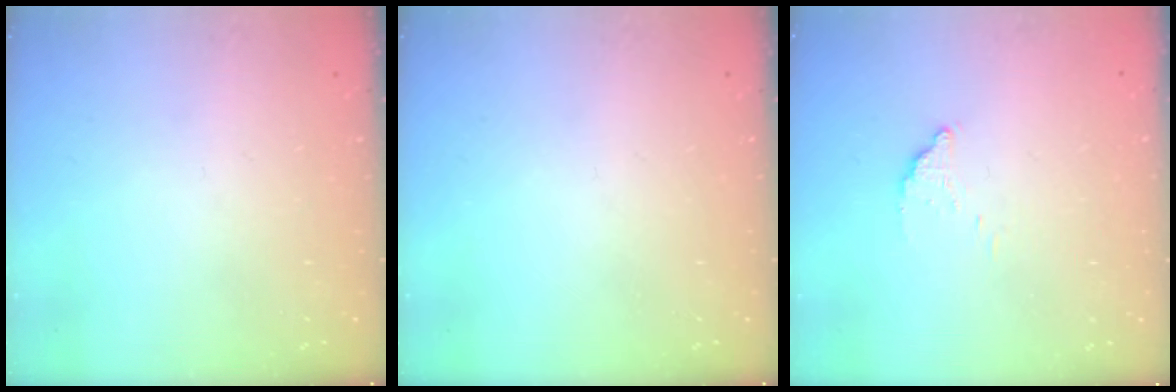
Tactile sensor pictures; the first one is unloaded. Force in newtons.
{"total": 0.0}
{"total": 2.8, "press": 2.8, "slide": 0.0}